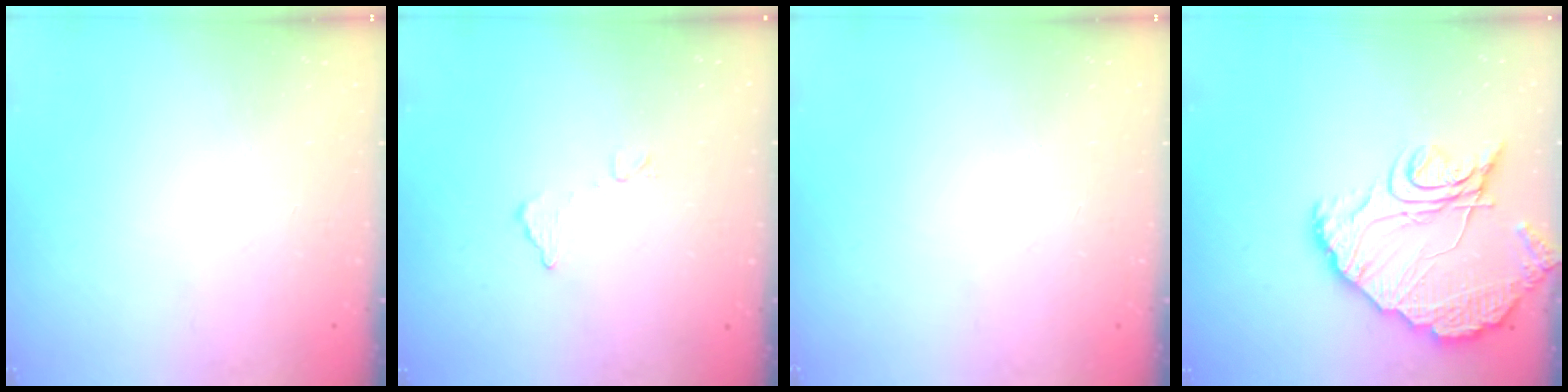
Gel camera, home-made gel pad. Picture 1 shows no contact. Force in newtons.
{"total": 7.0, "press": 7.0, "slide": 0.2}
{"total": 0.0}
{"total": 14.9, "press": 14.8, "slide": 1.2}